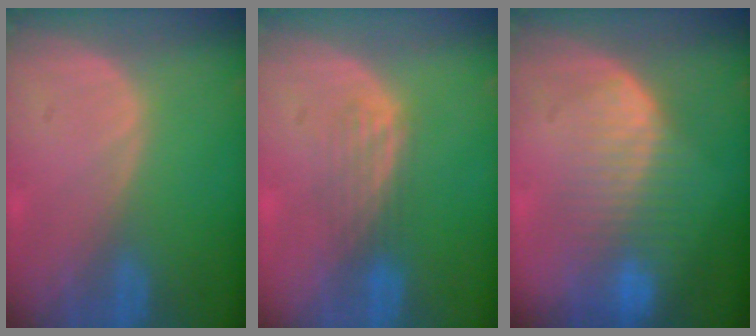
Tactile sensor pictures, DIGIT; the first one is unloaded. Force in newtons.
{"total": 3.5, "press": 3.2, "slide": 1.4}
{"total": 8.3, "press": 7.3, "slide": 4.0}